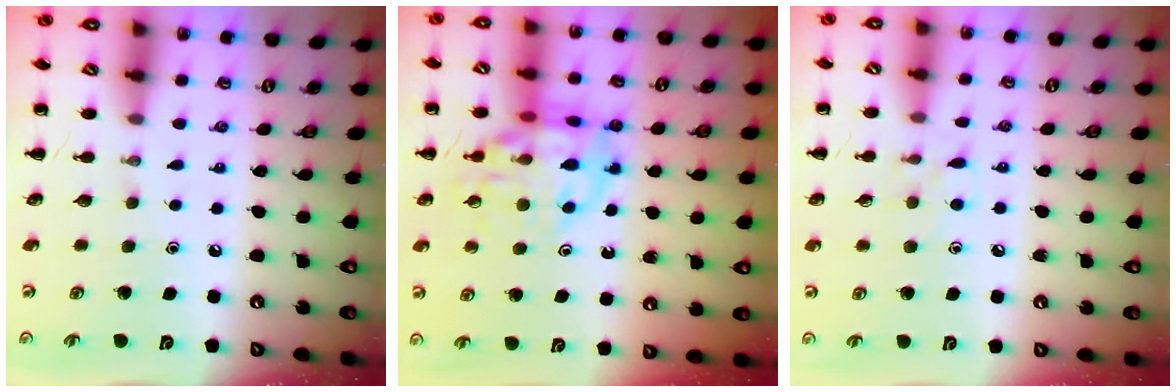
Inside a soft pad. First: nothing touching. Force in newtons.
{"total": 14.0, "press": 13.8, "slide": 2.1}
{"total": 5.4, "press": 5.0, "slide": 2.0}